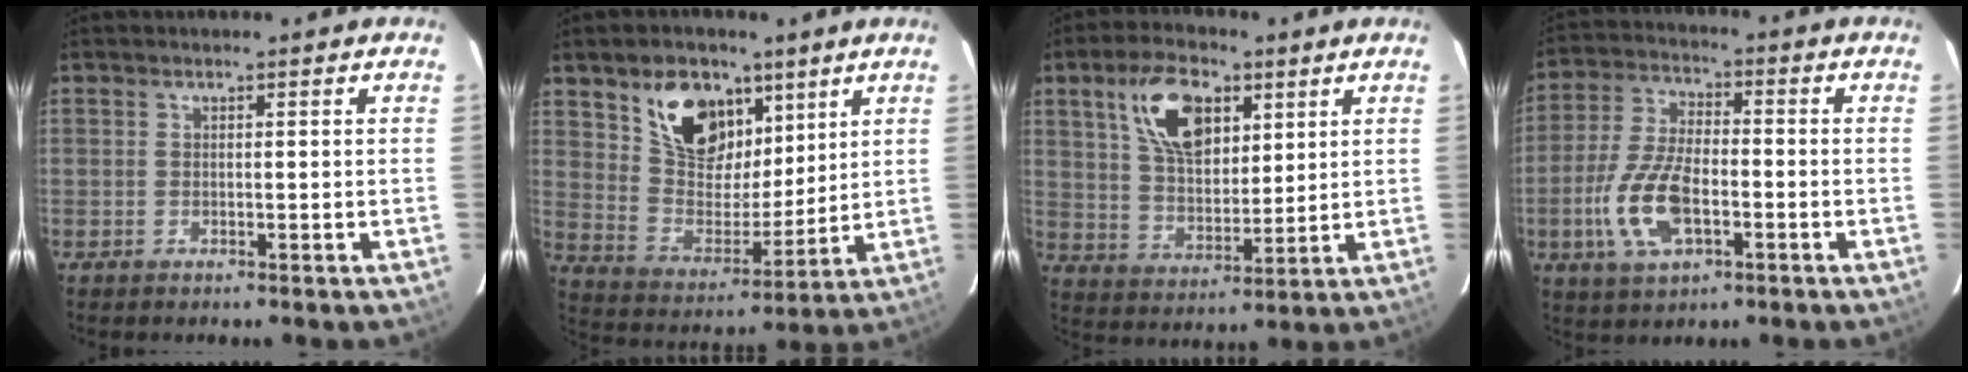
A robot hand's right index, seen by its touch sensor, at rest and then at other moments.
{"total": 15.2, "force": [8.6, 9.6, 8.1], "torque": [-0.155, 0.014, 0.168]}
{"total": 13.1, "force": [5.9, 7.1, 9.3], "torque": [-0.165, 0.018, 0.113]}
{"total": 12.4, "force": [-4.0, 5.9, 10.1], "torque": [-0.222, -0.001, -0.071]}